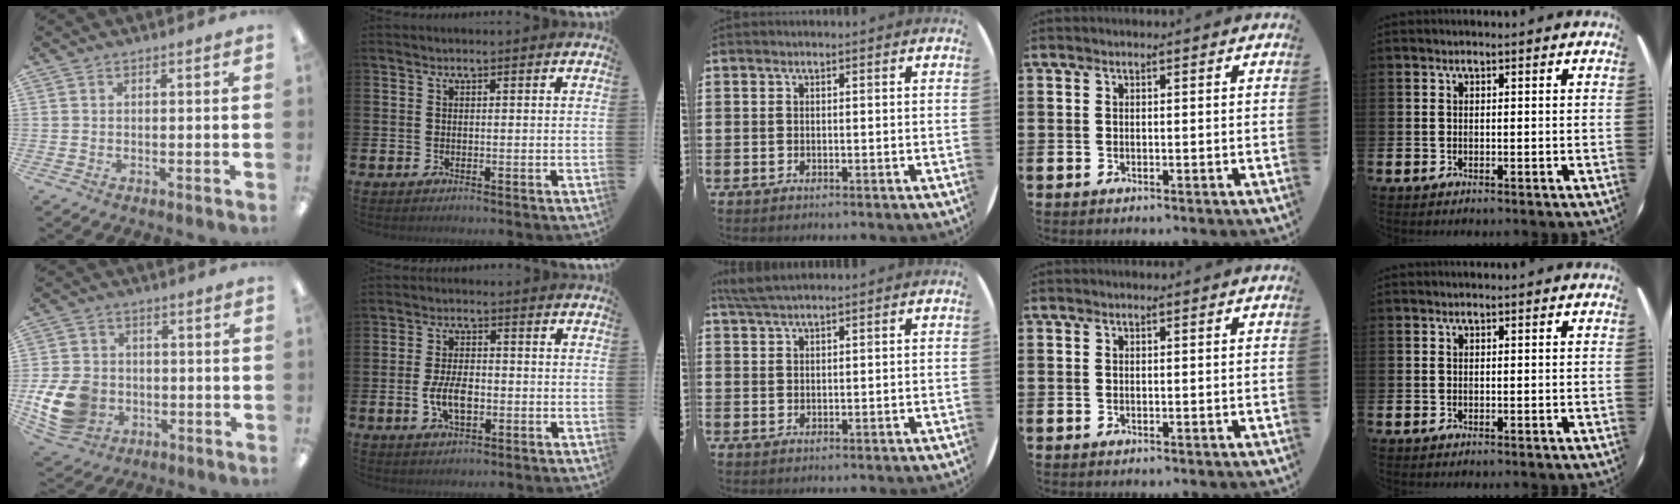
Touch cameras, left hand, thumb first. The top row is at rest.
{"thumb": {"total": 13.4, "force": [-3.2, 10.7, 7.3], "torque": [-0.161, 0.017, -0.054]}, "index": {"total": 5.2, "force": [-1.0, 2.8, 4.3], "torque": [-0.073, 0.001, -0.022]}, "middle": {"total": 2.9, "force": [2.6, 0.3, 1.4], "torque": [-0.033, 0.003, 0.048]}}